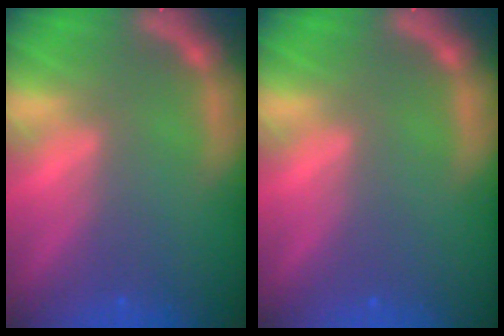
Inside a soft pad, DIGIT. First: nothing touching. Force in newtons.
{"total": 0.0}